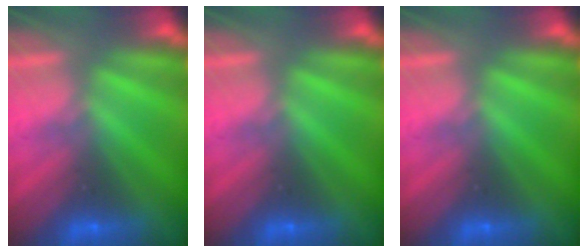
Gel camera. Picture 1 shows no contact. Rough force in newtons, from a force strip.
{"total": 0.0}
{"total": 0.0}